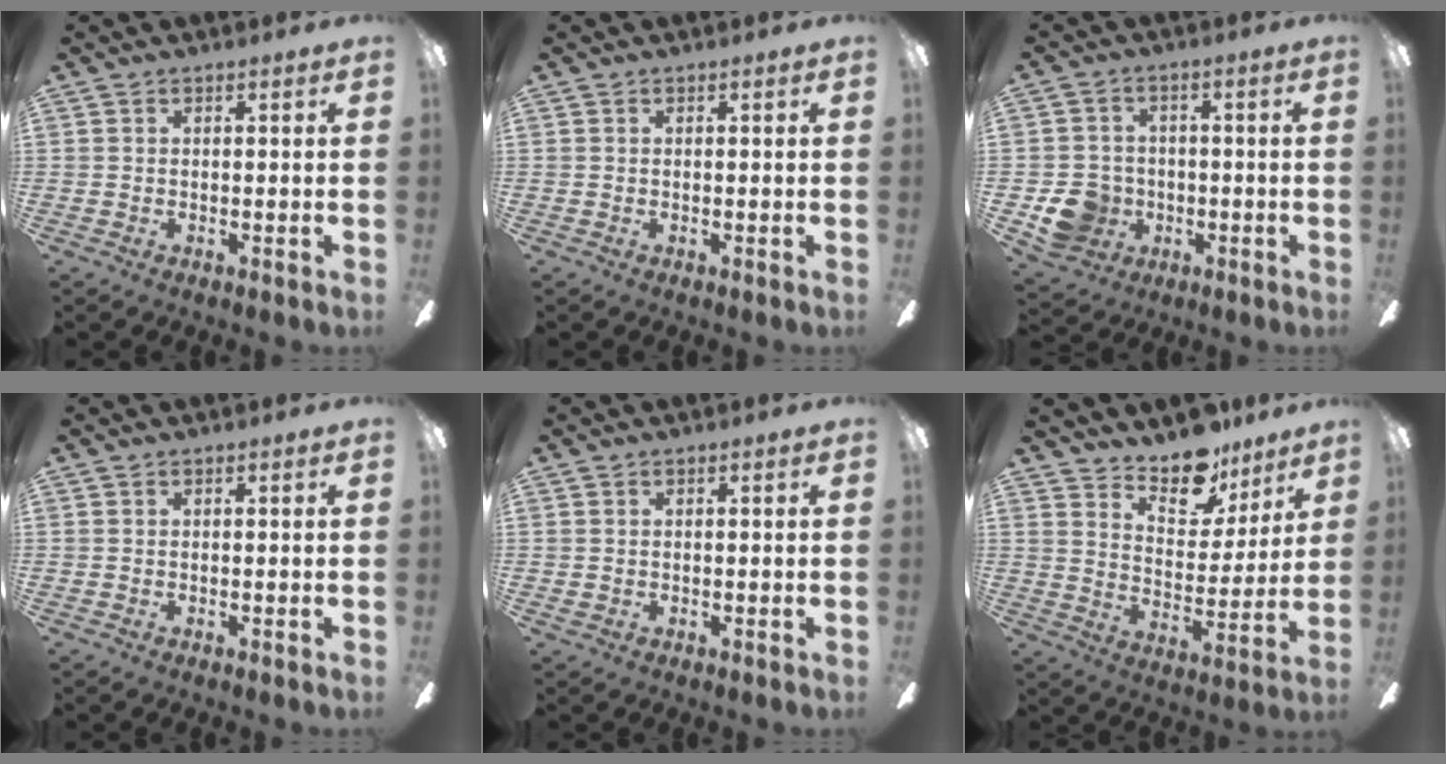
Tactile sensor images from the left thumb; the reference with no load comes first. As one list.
[{"total": 0.0}, {"total": 8.7, "force": [-2.8, 7.8, 2.6], "torque": [-0.057, 0.021, -0.046]}, {"total": 0.0}, {"total": 0.7, "force": [0.0, 0.6, 0.2], "torque": [-0.005, 0.004, 0.000]}, {"total": 12.2, "force": [10.3, 5.4, 3.8], "torque": [-0.060, -0.074, 0.192]}]